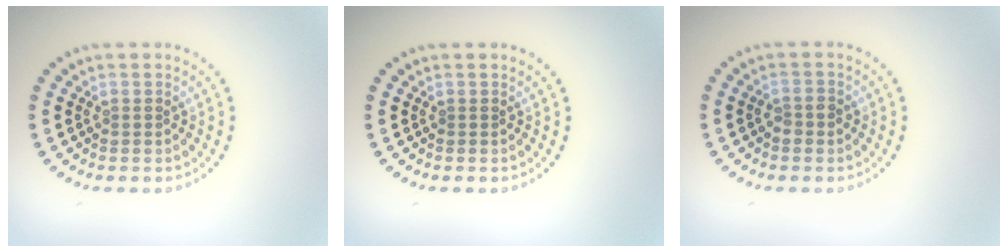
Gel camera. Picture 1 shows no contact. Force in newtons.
{"total": 0.0}
{"total": 1.3, "press": 1.3, "slide": 0.4}